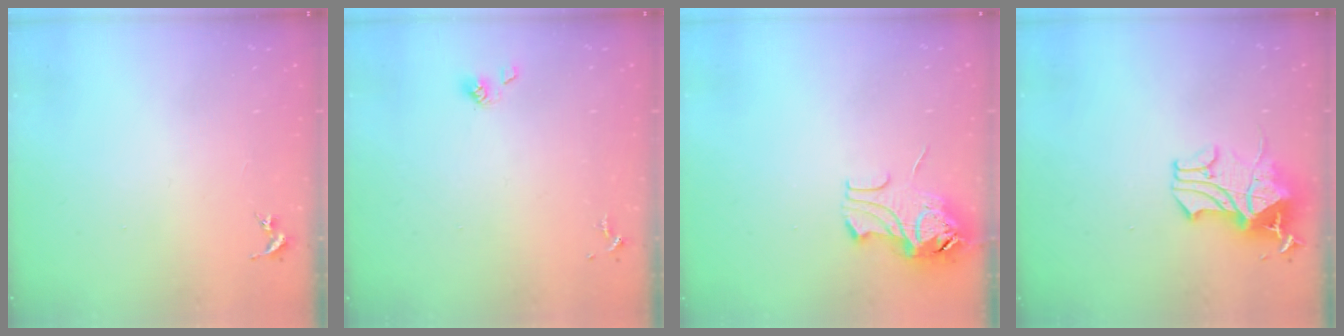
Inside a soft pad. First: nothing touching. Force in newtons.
{"total": 4.4, "press": 3.7, "slide": 2.4}
{"total": 10.2, "press": 10.2, "slide": 1.2}
{"total": 18.0, "press": 18.0, "slide": 0.2}